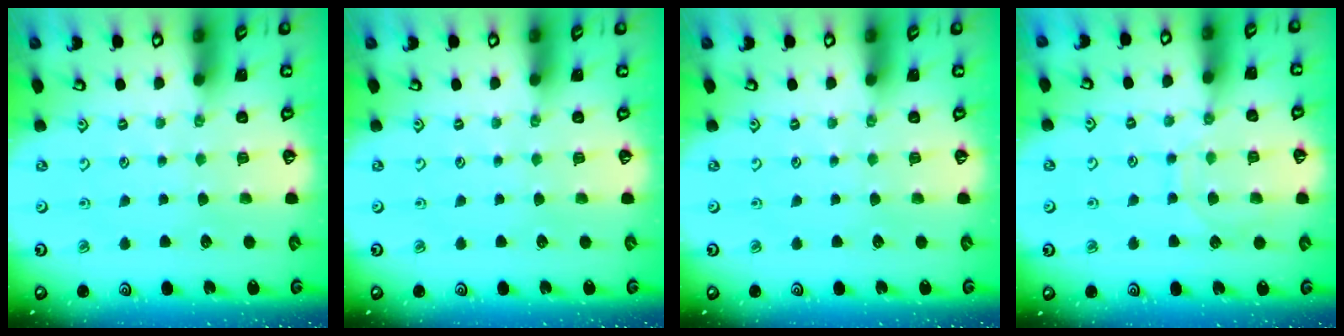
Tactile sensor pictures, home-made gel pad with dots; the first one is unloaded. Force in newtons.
{"total": 0.0}
{"total": 0.0}
{"total": 8.0, "press": 8.0, "slide": 0.6}